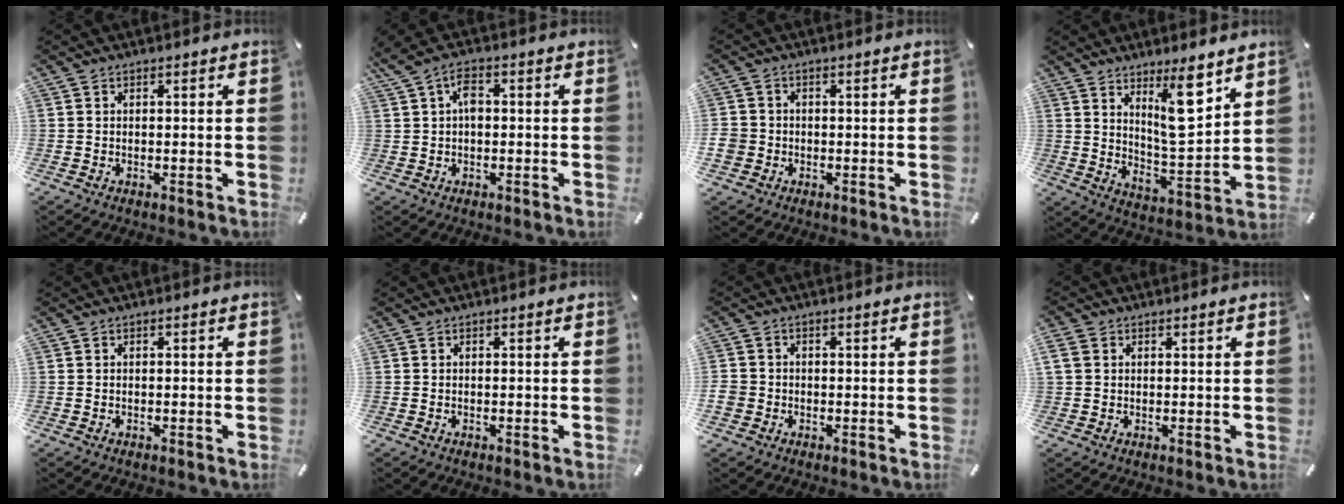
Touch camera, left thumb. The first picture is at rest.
{"total": 4.6, "force": [0.5, 2.9, 3.6], "torque": [-0.071, 0.011, 0.008]}
{"total": 3.8, "force": [-0.7, 3.6, 0.8], "torque": [-0.019, 0.004, -0.013]}
{"total": 13.2, "force": [7.1, 4.3, 10.2], "torque": [-0.142, -0.044, 0.120]}
{"total": 0.0}
{"total": 0.0}
{"total": 2.8, "force": [-0.6, 2.7, 0.5], "torque": [-0.005, 0.005, -0.012]}
{"total": 2.4, "force": [0.9, 1.9, 1.1], "torque": [-0.024, 0.005, 0.017]}